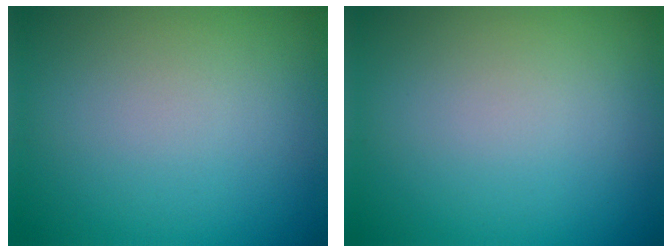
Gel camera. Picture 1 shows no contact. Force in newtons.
{"total": 0.0}